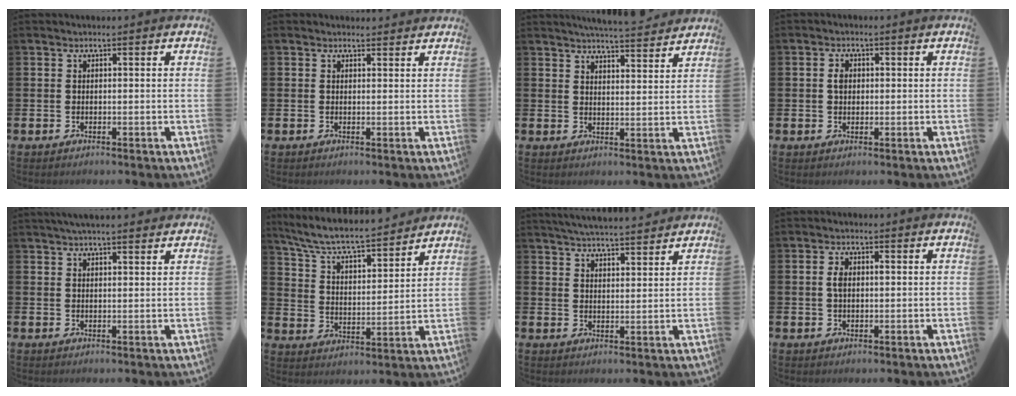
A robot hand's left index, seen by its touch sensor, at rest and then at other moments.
{"total": 1.0, "force": [0.9, 0.3, 0.1], "torque": [0.008, 0.001, 0.014]}
{"total": 5.2, "force": [5.2, -0.3, 0.7], "torque": [-0.016, -0.034, 0.090]}
{"total": 1.9, "force": [0.3, 1.5, 1.2], "torque": [-0.003, 0.002, -0.001]}
{"total": 2.8, "force": [2.6, 0.2, 1.0], "torque": [-0.022, -0.005, 0.048]}
{"total": 7.5, "force": [7.0, 0.8, 2.4], "torque": [-0.080, -0.054, 0.120]}
{"total": 4.8, "force": [4.7, 0.0, 0.5], "torque": [-0.018, -0.024, 0.085]}
{"total": 2.1, "force": [0.3, 1.2, 1.7], "torque": [-0.022, 0.003, 0.000]}